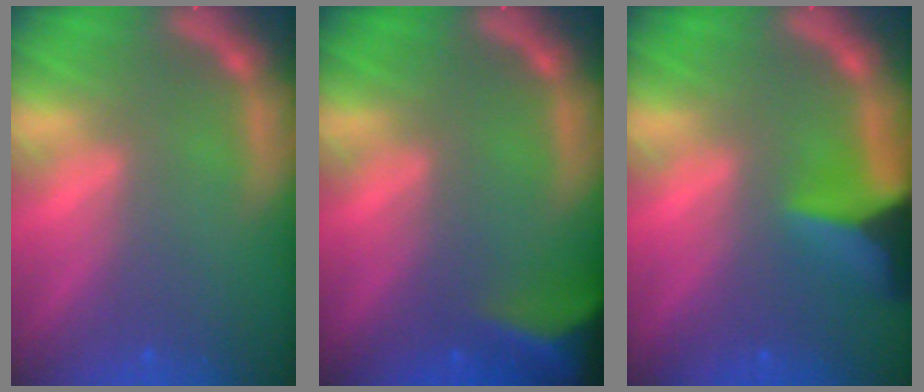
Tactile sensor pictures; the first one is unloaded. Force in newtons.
{"total": 7.5}
{"total": 7.0}